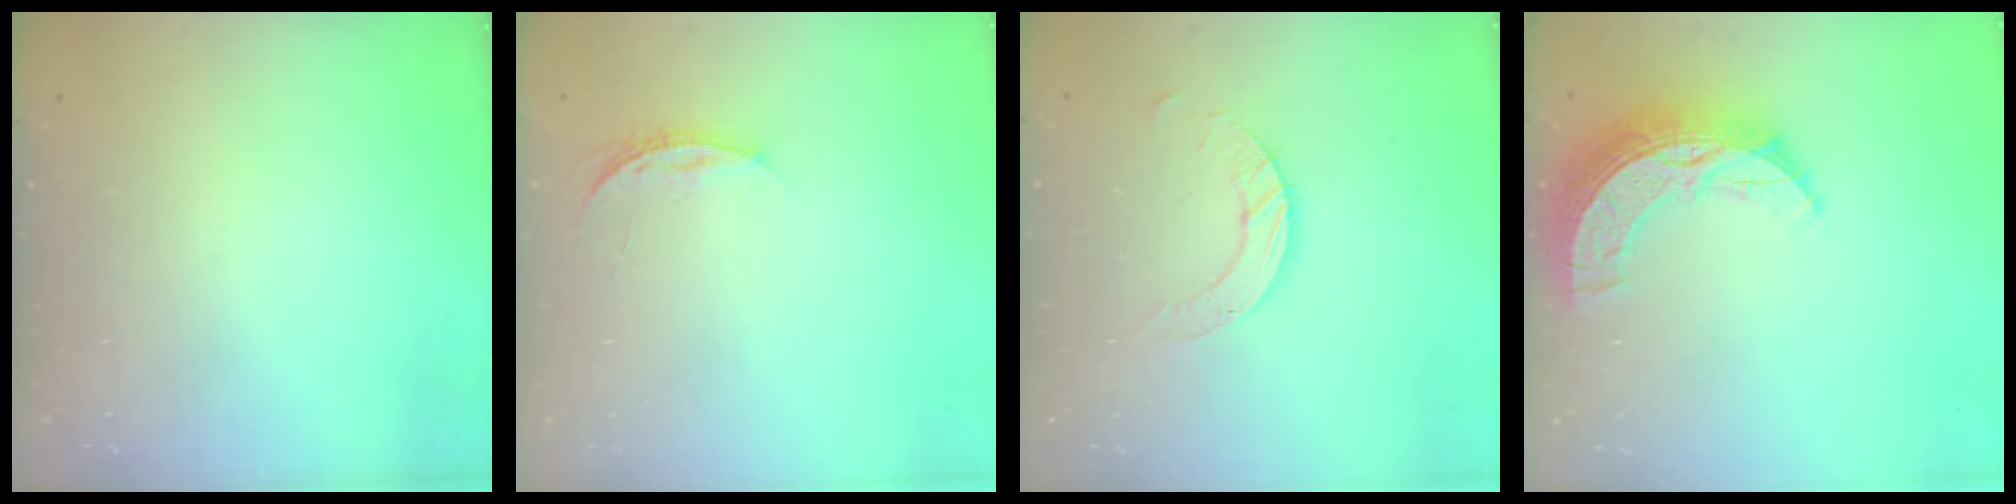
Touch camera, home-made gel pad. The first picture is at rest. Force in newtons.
{"total": 3.8, "press": 3.8, "slide": 0.5}
{"total": 6.5, "press": 6.5, "slide": 0.5}
{"total": 13.4, "press": 13.3, "slide": 0.9}